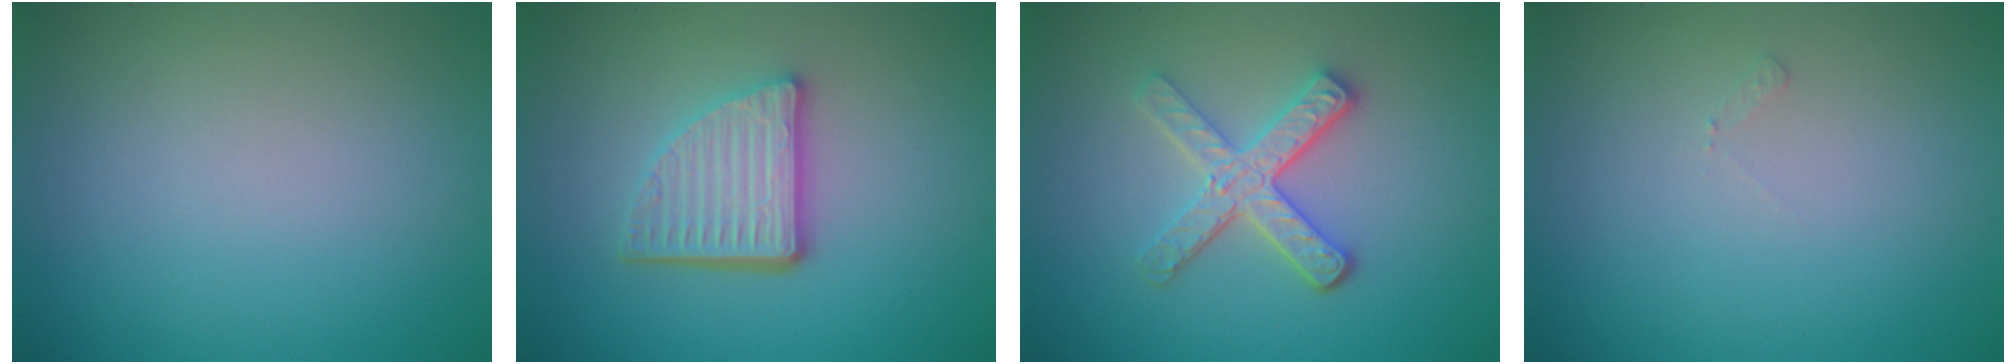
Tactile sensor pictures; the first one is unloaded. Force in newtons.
{"total": 4.7, "press": 3.5, "slide": 3.3}
{"total": 3.8, "press": 3.1, "slide": 2.2}
{"total": 0.5, "press": 0.5, "slide": 0.2}